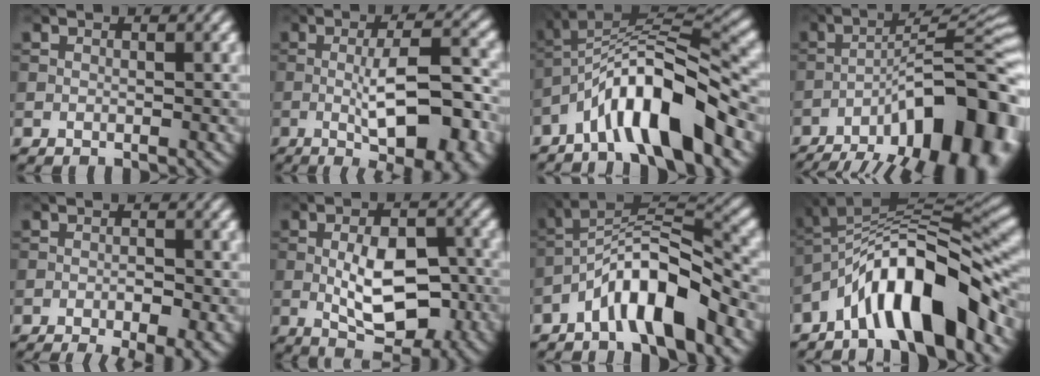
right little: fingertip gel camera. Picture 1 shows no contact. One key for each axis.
{"total": 10.4, "fx": -2.6, "fy": 2.7, "fz": 9.7, "tx": -0.142, "ty": -0.001, "tz": -0.037}
{"total": 10.3, "fx": -5.5, "fy": 2.6, "fz": 8.3, "tx": -0.129, "ty": 0.022, "tz": -0.098}
{"total": 18.2, "fx": -10.4, "fy": 5.6, "fz": 13.9, "tx": -0.162, "ty": 0.011, "tz": -0.160}
{"total": 5.5, "fx": -2.8, "fy": 1.6, "fz": 4.5, "tx": -0.067, "ty": -0.007, "tz": -0.032}
{"total": 7.5, "fx": -1.5, "fy": 3.5, "fz": 6.4, "tx": -0.110, "ty": 0.002, "tz": -0.026}
{"total": 8.3, "fx": -4.7, "fy": 2.3, "fz": 6.4, "tx": -0.105, "ty": 0.019, "tz": -0.092}
{"total": 10.7, "fx": -6.2, "fy": 2.6, "fz": 8.3, "tx": -0.120, "ty": 0.022, "tz": -0.109}